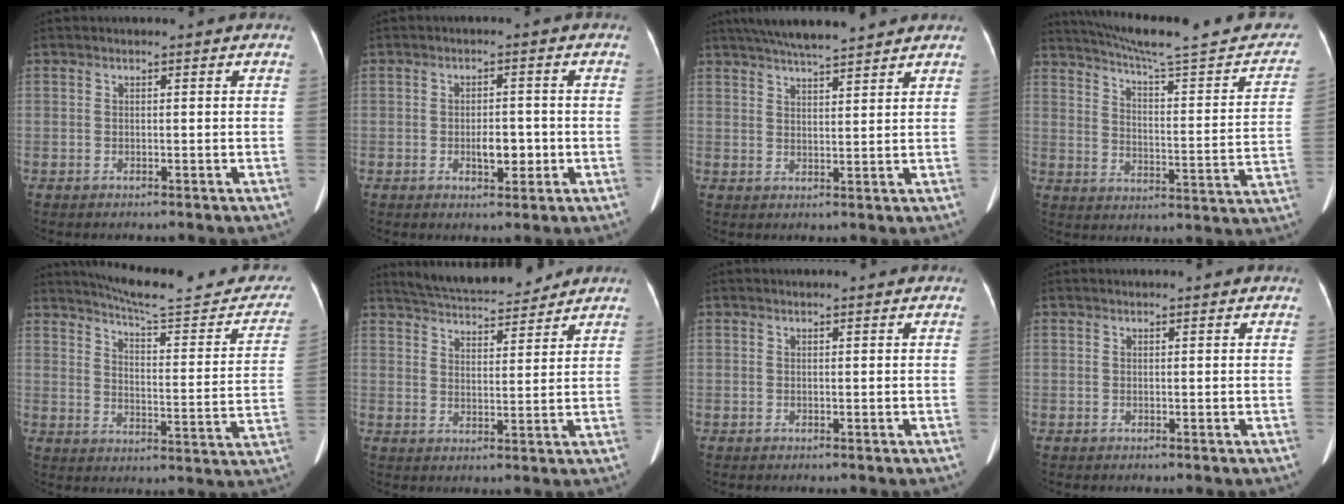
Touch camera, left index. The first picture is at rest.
{"total": 3.7, "force": [-1.3, 1.7, 3.0], "torque": [-0.049, -0.001, -0.016]}
{"total": 9.9, "force": [8.7, 0.7, 4.7], "torque": [-0.080, 0.020, 0.130]}
{"total": 23.7, "force": [20.7, 2.3, 11.2], "torque": [-0.158, -0.025, 0.271]}
{"total": 22.2, "force": [20.2, 3.5, 8.7], "torque": [-0.106, -0.046, 0.249]}
{"total": 12.0, "force": [11.0, 2.0, 4.2], "torque": [-0.072, 0.013, 0.171]}
{"total": 1.3, "force": [1.2, 0.3, 0.5], "torque": [-0.010, 0.011, 0.015]}
{"total": 1.4, "force": [1.3, 0.3, 0.4], "torque": [-0.013, 0.013, 0.013]}